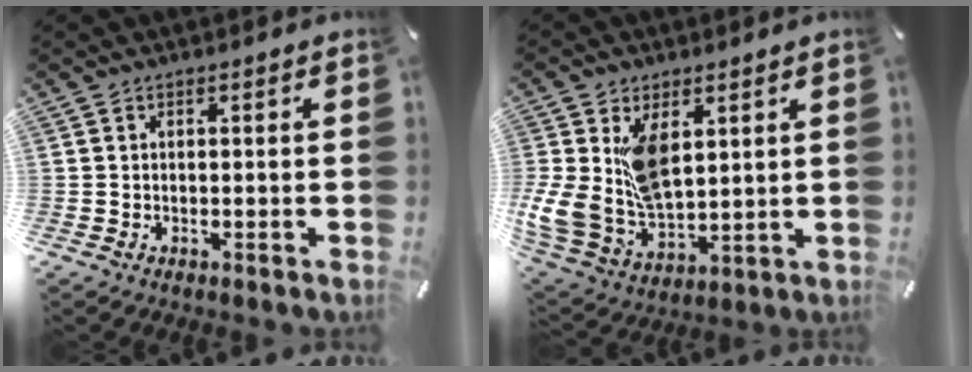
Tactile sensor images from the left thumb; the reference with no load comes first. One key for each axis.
{"total": 14.5, "fx": 4.1, "fy": 10.1, "fz": 9.5, "tx": -0.207, "ty": -0.025, "tz": 0.079}